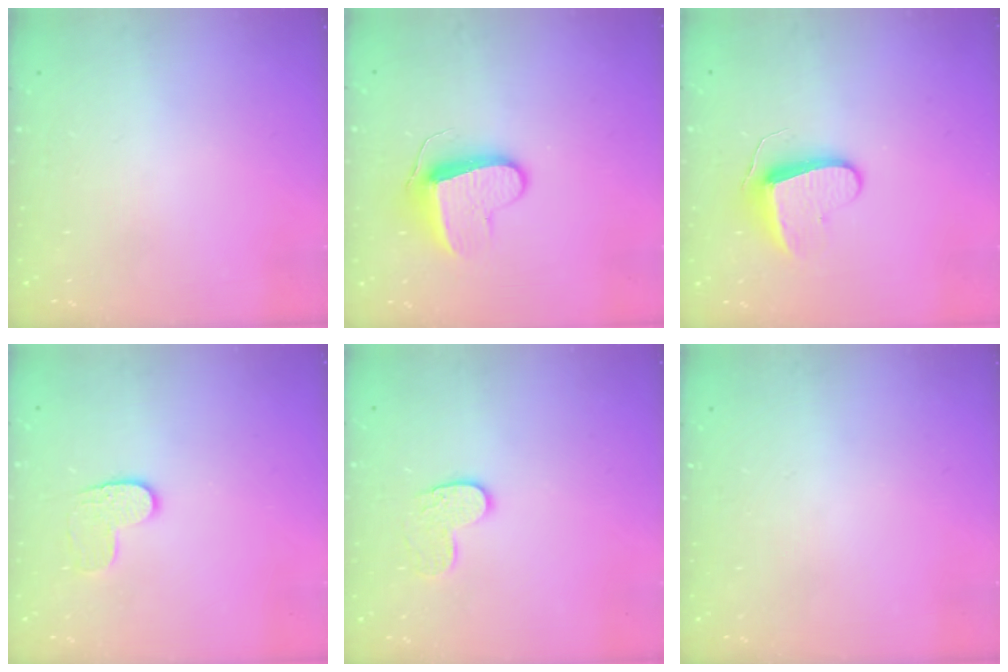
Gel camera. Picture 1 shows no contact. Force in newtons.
{"total": 9.3, "press": 9.3, "slide": 0.5}
{"total": 8.7, "press": 8.7, "slide": 0.5}
{"total": 5.7, "press": 5.7, "slide": 0.3}
{"total": 8.0, "press": 8.0, "slide": 0.4}
{"total": 0.0}